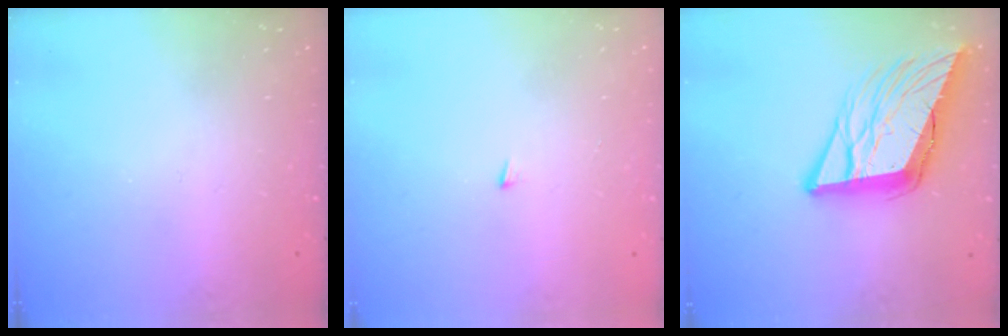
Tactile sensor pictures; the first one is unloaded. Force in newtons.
{"total": 3.9, "press": 3.9, "slide": 0.3}
{"total": 15.3, "press": 15.1, "slide": 2.7}